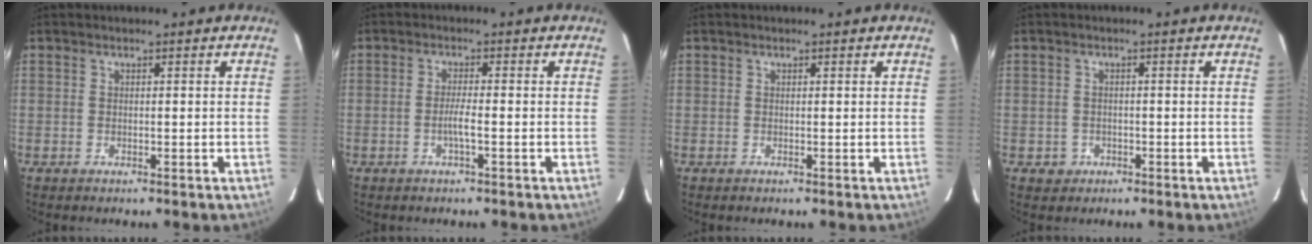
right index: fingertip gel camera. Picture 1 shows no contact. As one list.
[{"total": 2.5, "force": [-0.8, -0.1, 2.3], "torque": [-0.046, -0.001, -0.016]}, {"total": 0.0}, {"total": 2.3, "force": [-0.9, 2.1, 0.0], "torque": [0.007, 0.011, -0.009]}]